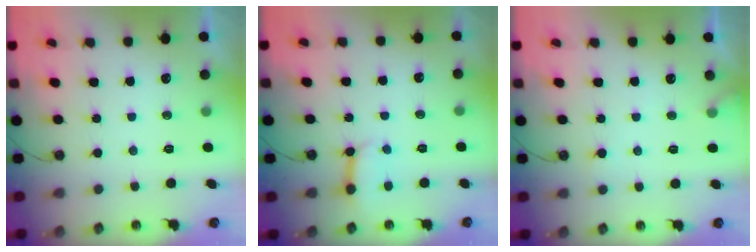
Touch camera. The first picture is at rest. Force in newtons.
{"total": 6.2, "press": 6.1, "slide": 0.8}
{"total": 6.3, "press": 6.3, "slide": 0.3}